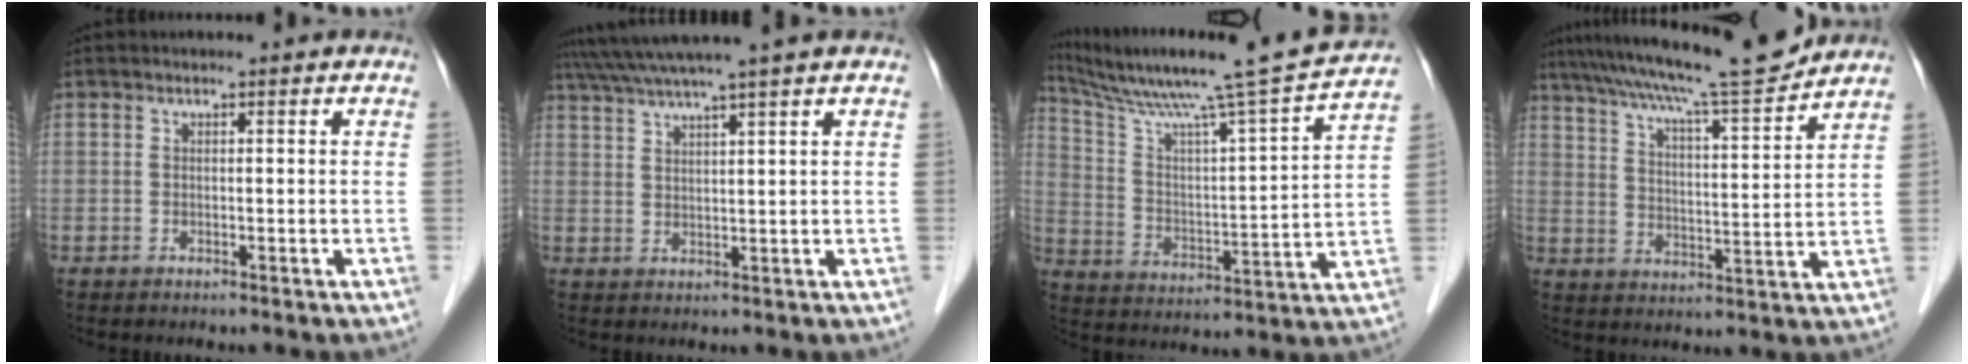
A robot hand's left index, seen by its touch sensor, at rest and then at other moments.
{"total": 9.1, "force": [7.8, -1.8, 4.3], "torque": [-0.074, 0.025, 0.120]}
{"total": 22.2, "force": [19.0, -1.5, 11.4], "torque": [-0.196, -0.018, 0.284]}
{"total": 16.0, "force": [14.1, -0.4, 7.5], "torque": [-0.128, 0.003, 0.213]}